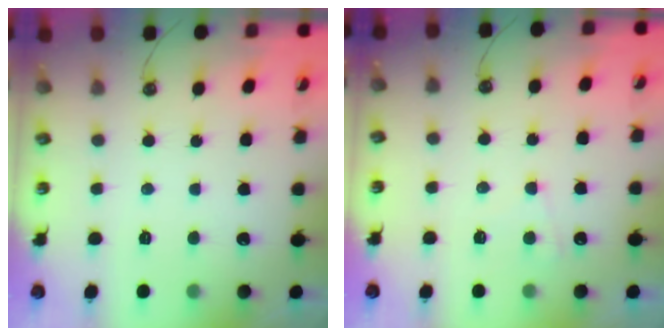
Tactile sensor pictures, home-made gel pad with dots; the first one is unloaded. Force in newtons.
{"total": 4.8, "press": 4.8, "slide": 0.5}